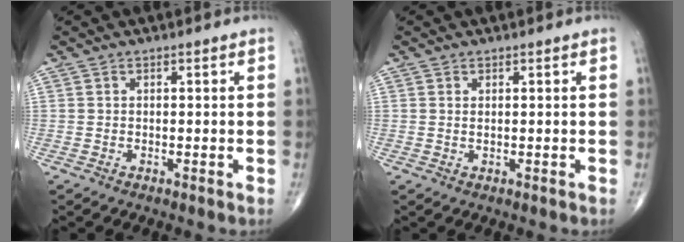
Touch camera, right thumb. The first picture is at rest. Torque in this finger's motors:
{"motor_torque": [-0.31, 0.21, -0.23, -0.11, 0.04]}